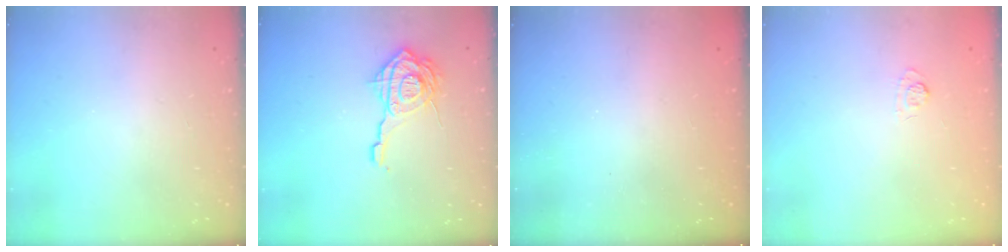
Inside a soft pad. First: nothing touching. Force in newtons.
{"total": 13.5, "press": 13.5, "slide": 1.2}
{"total": 2.5, "press": 2.4, "slide": 0.8}
{"total": 2.2, "press": 1.8, "slide": 1.3}